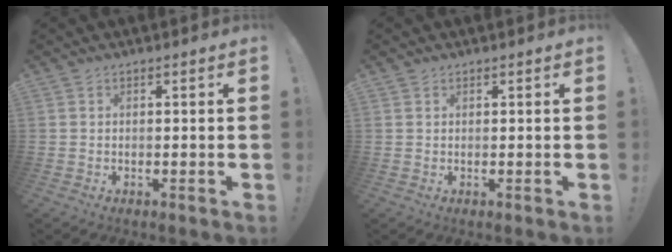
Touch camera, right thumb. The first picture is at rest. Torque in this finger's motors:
{"motor_torque": [0.30, -0.57, -0.32, 0.33, 0.10]}